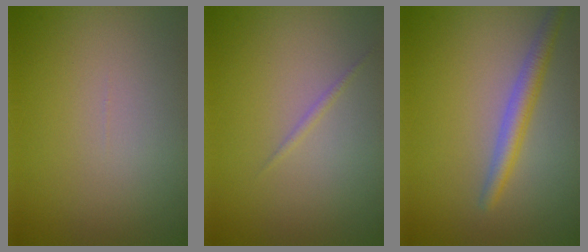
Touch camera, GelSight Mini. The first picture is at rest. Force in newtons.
{"total": 0.5, "press": 0.5, "slide": 0.0}
{"total": 2.5, "press": 2.5, "slide": 0.1}